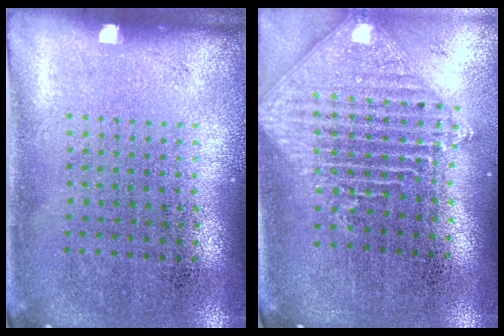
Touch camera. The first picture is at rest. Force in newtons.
{"total": 2.0, "press": 1.7, "slide": 1.1}